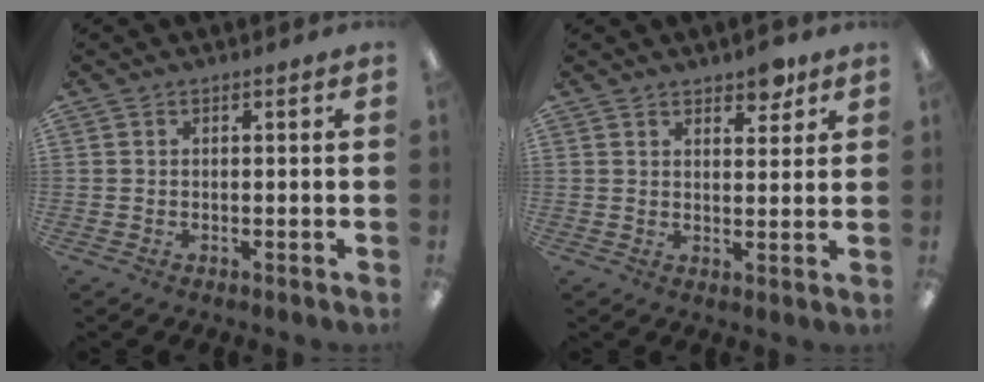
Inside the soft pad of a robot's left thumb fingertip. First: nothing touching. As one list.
[{"total": 5.2, "force": [4.1, 2.2, 2.3], "torque": [-0.012, -0.024, 0.067]}]